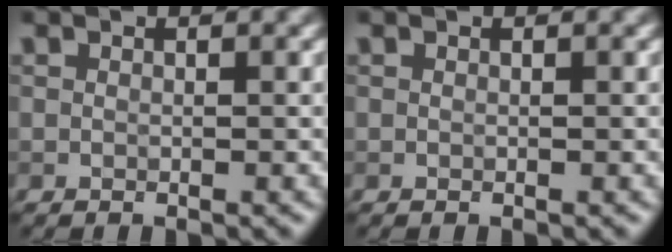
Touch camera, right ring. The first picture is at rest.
{"total": 0.0}